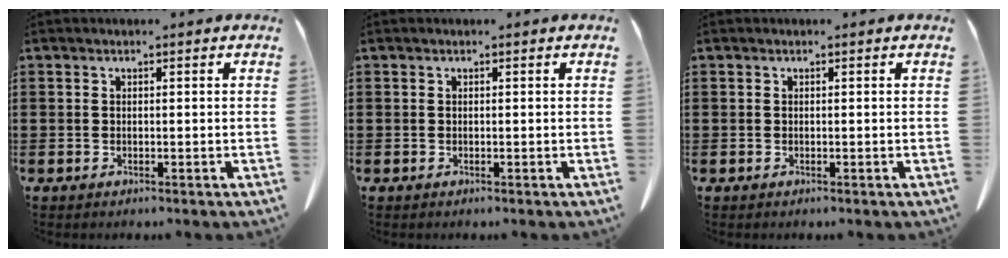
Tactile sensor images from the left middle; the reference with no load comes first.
{"total": 0.0}
{"total": 0.0}